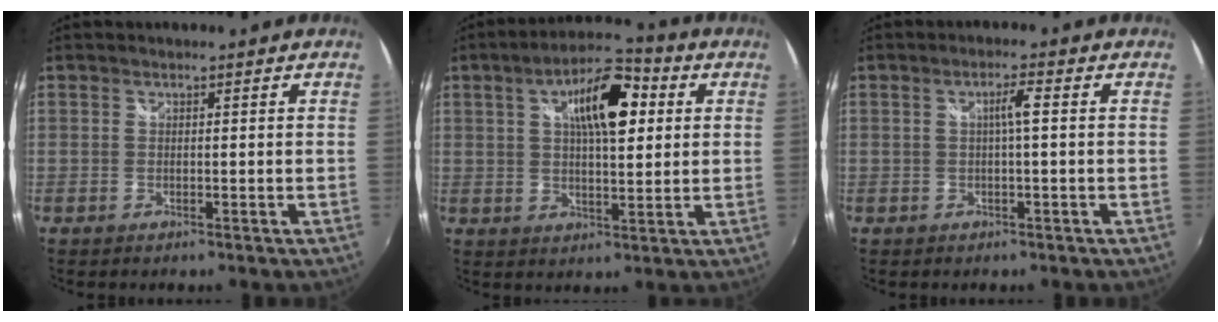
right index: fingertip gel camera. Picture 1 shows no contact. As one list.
[{"total": 12.4, "force": [3.7, 4.7, 10.9], "torque": [-0.173, 0.027, 0.056]}, {"total": 2.6, "force": [0.1, -0.1, 2.6], "torque": [-0.048, 0.005, 0.002]}]